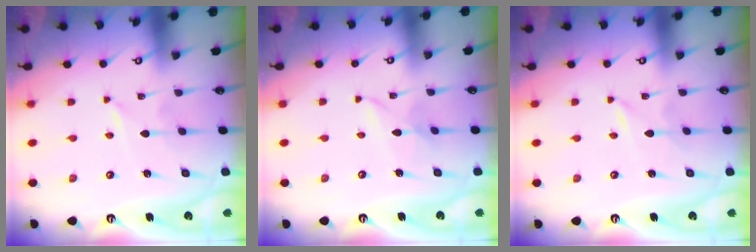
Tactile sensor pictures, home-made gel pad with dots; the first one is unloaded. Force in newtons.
{"total": 3.4, "press": 3.4, "slide": 0.3}
{"total": 0.0}